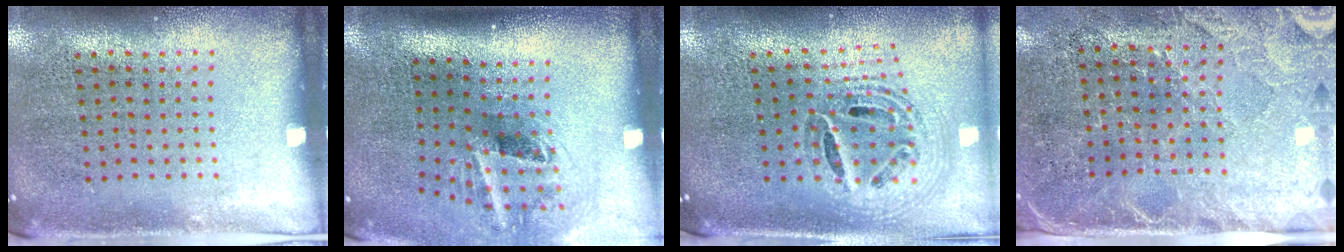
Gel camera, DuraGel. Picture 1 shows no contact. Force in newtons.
{"total": 2.2, "press": 1.3, "slide": 1.7}
{"total": 1.5, "press": 1.3, "slide": 0.7}
{"total": 2.8, "press": 2.6, "slide": 1.1}